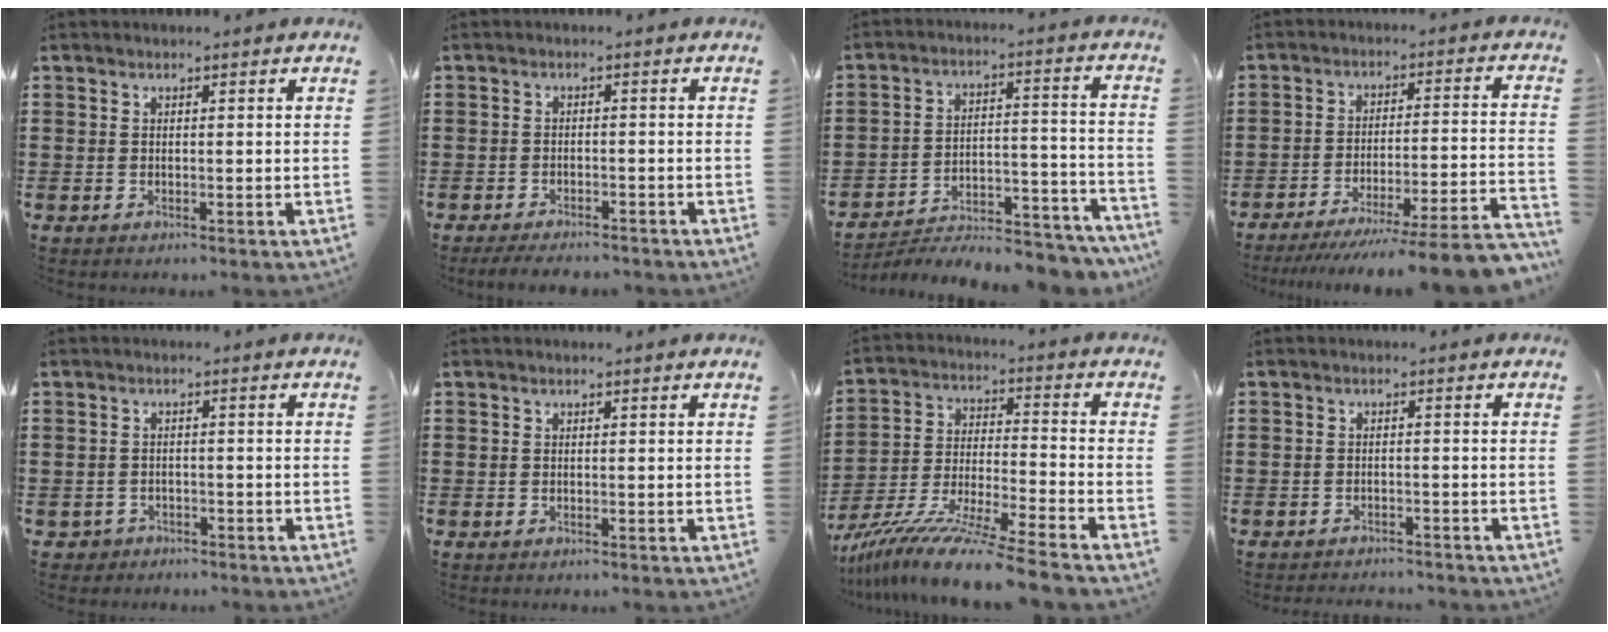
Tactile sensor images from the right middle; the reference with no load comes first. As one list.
[{"total": 2.5, "force": [-2.4, 0.3, 0.4], "torque": [-0.010, 0.001, -0.050]}, {"total": 6.6, "force": [-6.3, 0.9, 2.0], "torque": [-0.022, 0.018, -0.121]}, {"total": 8.5, "force": [-7.2, -0.3, 4.5], "torque": [-0.058, -0.005, -0.137]}, {"total": 2.2, "force": [-2.0, 0.9, -0.1], "torque": [-0.006, -0.001, -0.047]}, {"total": 0.0}, {"total": 12.0, "force": [-10.6, -0.4, 5.5], "torque": [-0.106, 0.005, -0.209]}, {"total": 1.6, "force": [-1.6, 0.1, 0.0], "torque": [-0.005, 0.002, -0.035]}]